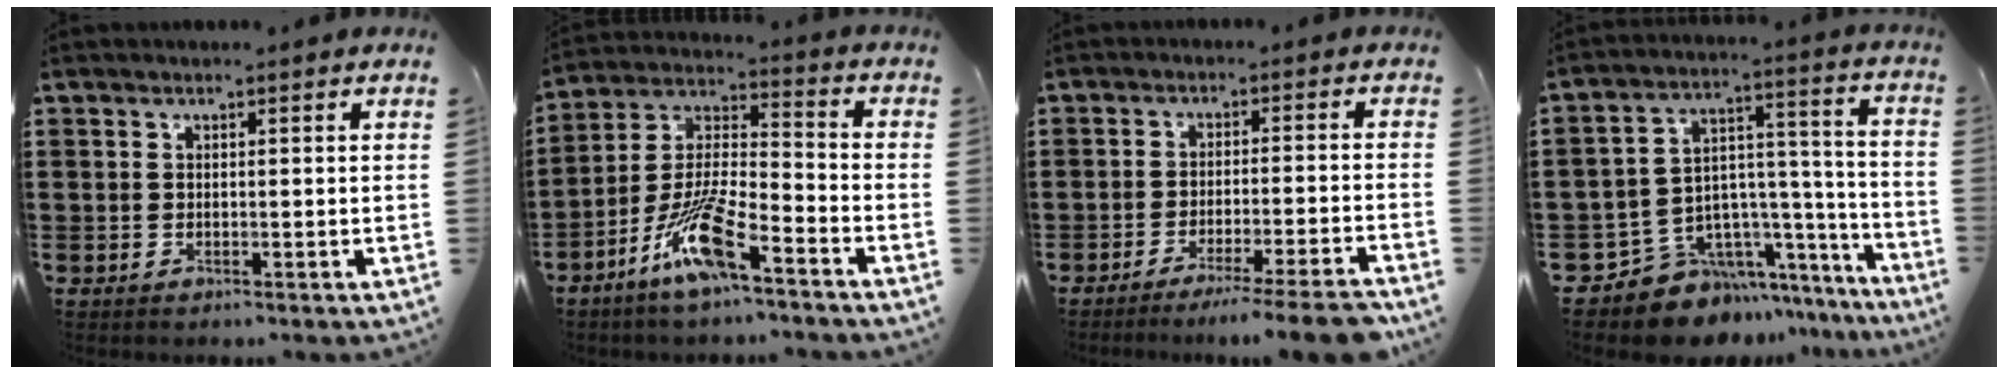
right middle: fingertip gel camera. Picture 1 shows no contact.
{"total": 10.7, "force": [-7.1, 1.7, 7.8], "torque": [-0.176, -0.003, -0.139]}
{"total": 5.3, "force": [-4.5, -0.5, 2.8], "torque": [-0.043, -0.012, -0.084]}
{"total": 8.3, "force": [-6.6, 5.1, 0.9], "torque": [-0.037, -0.002, -0.118]}